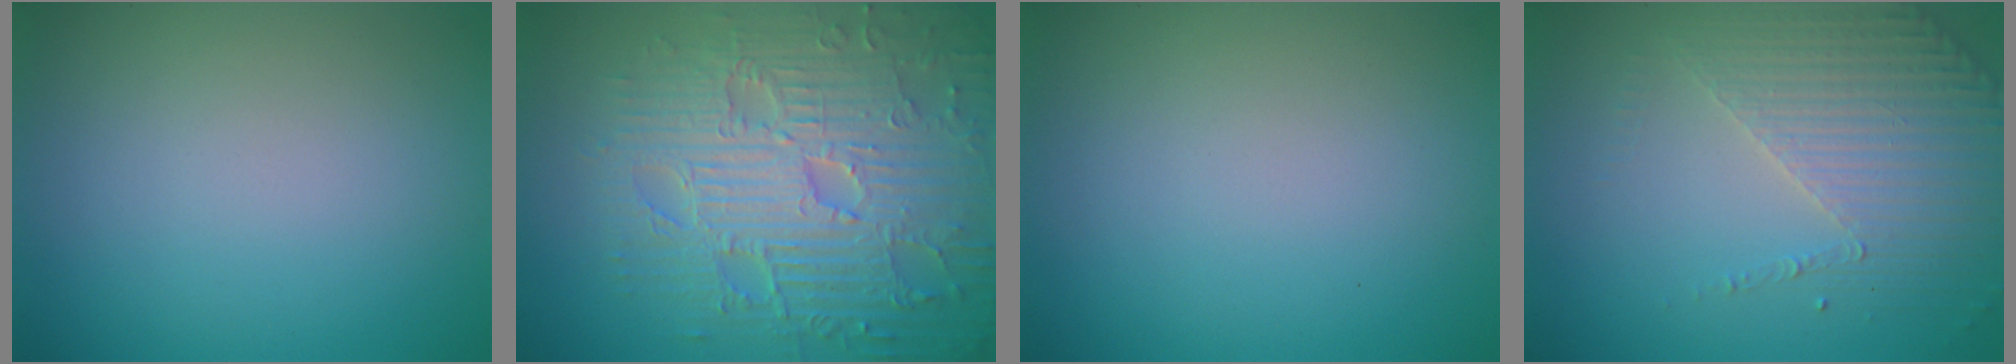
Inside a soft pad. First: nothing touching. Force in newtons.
{"total": 9.4, "press": 6.8, "slide": 6.5}
{"total": 0.0}
{"total": 4.3, "press": 3.2, "slide": 2.9}